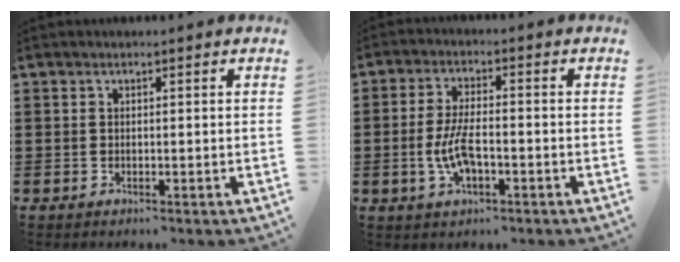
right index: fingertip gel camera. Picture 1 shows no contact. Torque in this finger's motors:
{"motor_torque": [2.11, 0.03, 0.19, 0.13]}